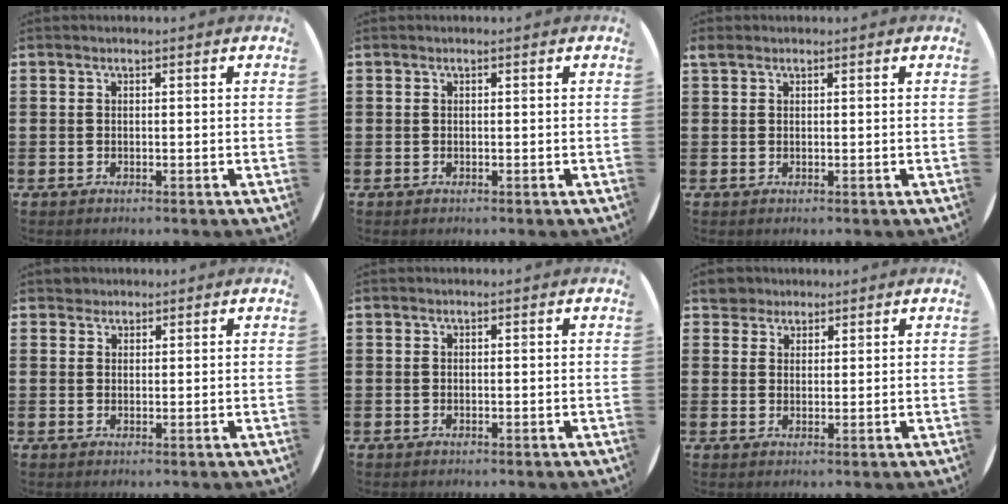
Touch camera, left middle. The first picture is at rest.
{"total": 0.0}
{"total": 0.7, "force": [0.6, 0.4, 0.1], "torque": [-0.002, 0.005, 0.012]}
{"total": 1.3, "force": [1.2, 0.6, -0.1], "torque": [0.001, 0.004, 0.023]}
{"total": 0.0}
{"total": 3.0, "force": [2.6, 1.5, 0.1], "torque": [-0.001, 0.002, 0.049]}